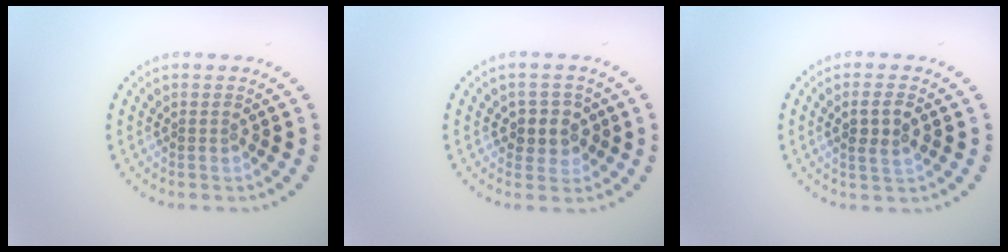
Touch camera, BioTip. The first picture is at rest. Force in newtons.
{"total": 2.5, "press": 2.2, "slide": 1.1}
{"total": 2.3, "press": 2.2, "slide": 0.7}